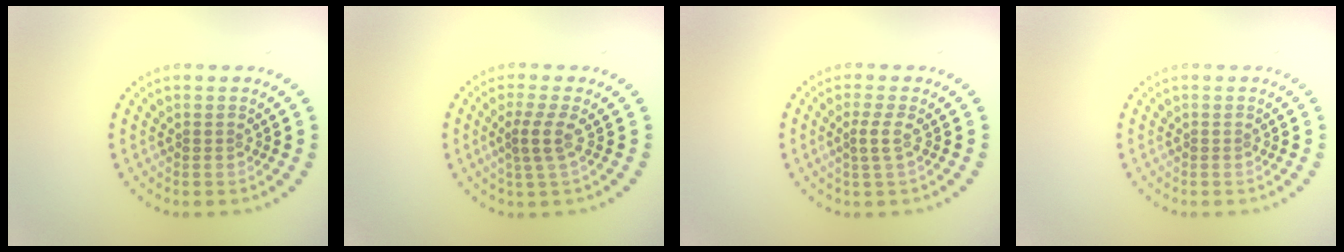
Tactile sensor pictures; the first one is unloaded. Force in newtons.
{"total": 2.2, "press": 1.5, "slide": 1.6}
{"total": 1.4, "press": 0.9, "slide": 1.0}
{"total": 0.0}